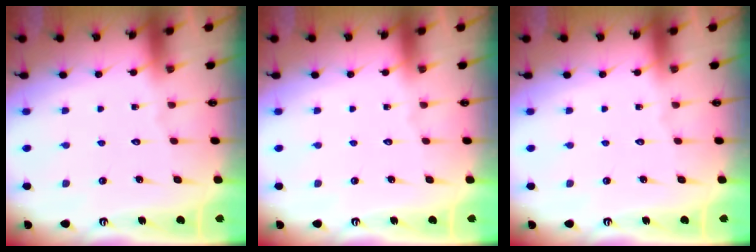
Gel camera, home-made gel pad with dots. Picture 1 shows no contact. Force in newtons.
{"total": 0.0}
{"total": 0.0}